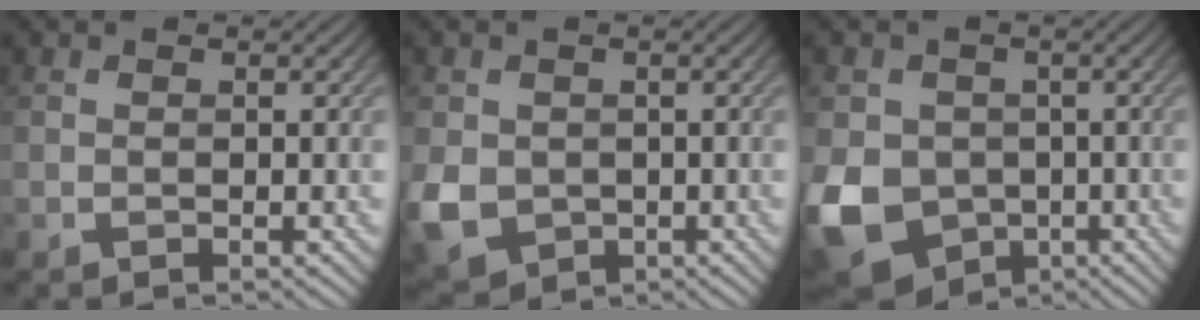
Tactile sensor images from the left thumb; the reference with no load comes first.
{"total": 6.0, "force": [-0.9, 5.2, 2.9], "torque": [-0.088, -0.025, -0.020]}
{"total": 11.3, "force": [-2.9, 9.5, 5.3], "torque": [-0.154, -0.039, -0.055]}